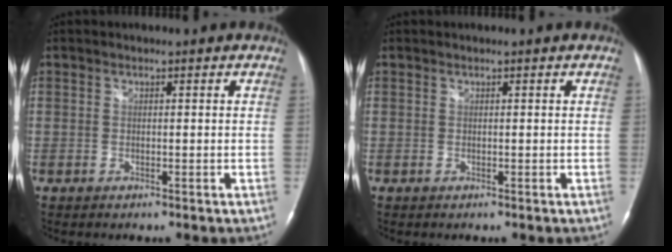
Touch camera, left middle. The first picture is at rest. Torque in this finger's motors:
{"motor_torque": [0.26, -0.25, 0.08, 0.02]}